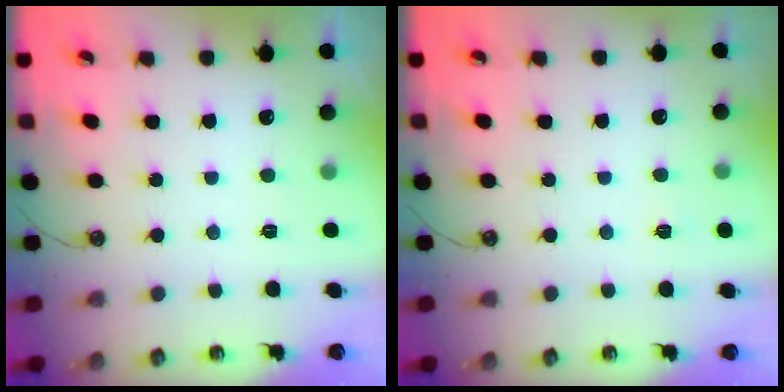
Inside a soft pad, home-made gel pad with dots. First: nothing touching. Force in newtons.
{"total": 3.2, "press": 3.2, "slide": 0.3}